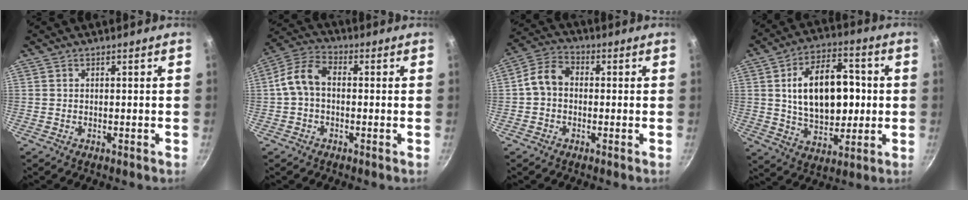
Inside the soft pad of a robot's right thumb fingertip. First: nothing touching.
{"total": 8.0, "force": [0.2, 5.2, 6.1], "torque": [-0.121, 0.028, -0.005]}
{"total": 7.0, "force": [-0.3, 5.4, 4.4], "torque": [-0.072, 0.025, -0.019]}
{"total": 17.5, "force": [1.8, 10.6, 13.9], "torque": [-0.187, 0.010, 0.032]}